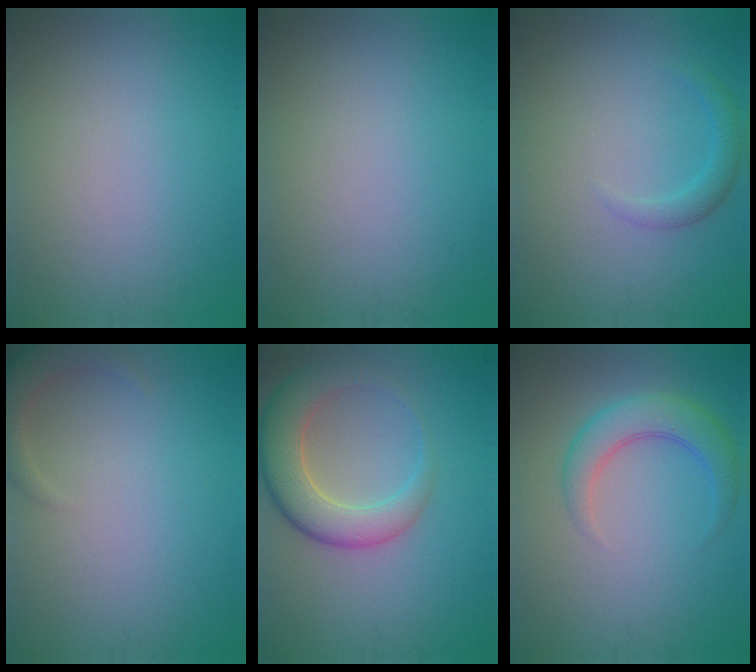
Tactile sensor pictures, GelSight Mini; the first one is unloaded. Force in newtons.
{"total": 0.0}
{"total": 1.6, "press": 1.6, "slide": 0.1}
{"total": 2.6, "press": 2.6, "slide": 0.3}
{"total": 5.9, "press": 5.9, "slide": 0.6}
{"total": 3.9, "press": 3.9, "slide": 0.1}